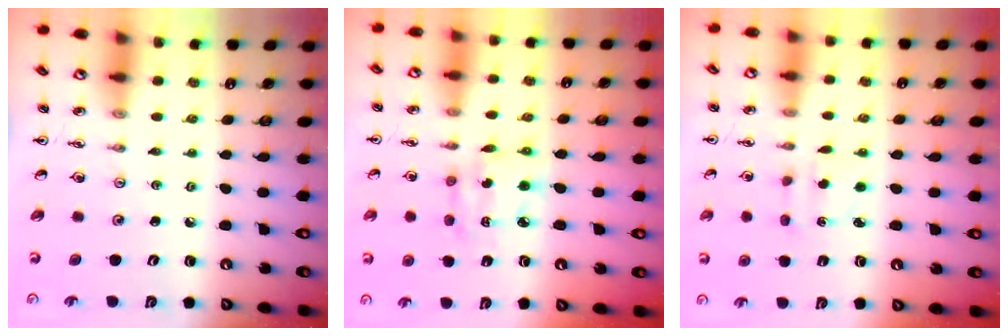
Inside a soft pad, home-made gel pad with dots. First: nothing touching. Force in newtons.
{"total": 6.6, "press": 6.6, "slide": 0.4}
{"total": 2.7, "press": 2.6, "slide": 0.5}